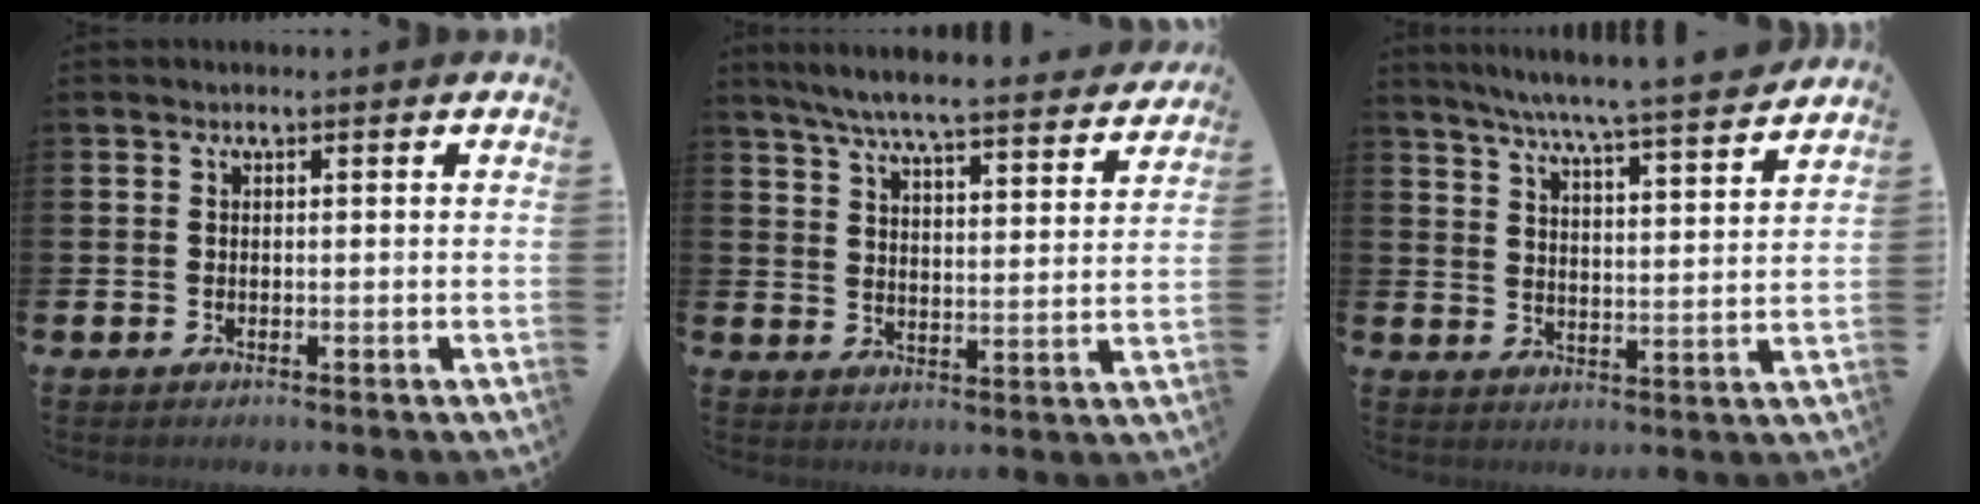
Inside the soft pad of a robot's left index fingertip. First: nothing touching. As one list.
[{"total": 6.8, "force": [6.3, 0.3, 2.5], "torque": [-0.068, -0.047, 0.107]}, {"total": 7.1, "force": [6.7, -0.5, 2.4], "torque": [-0.065, -0.050, 0.115]}]